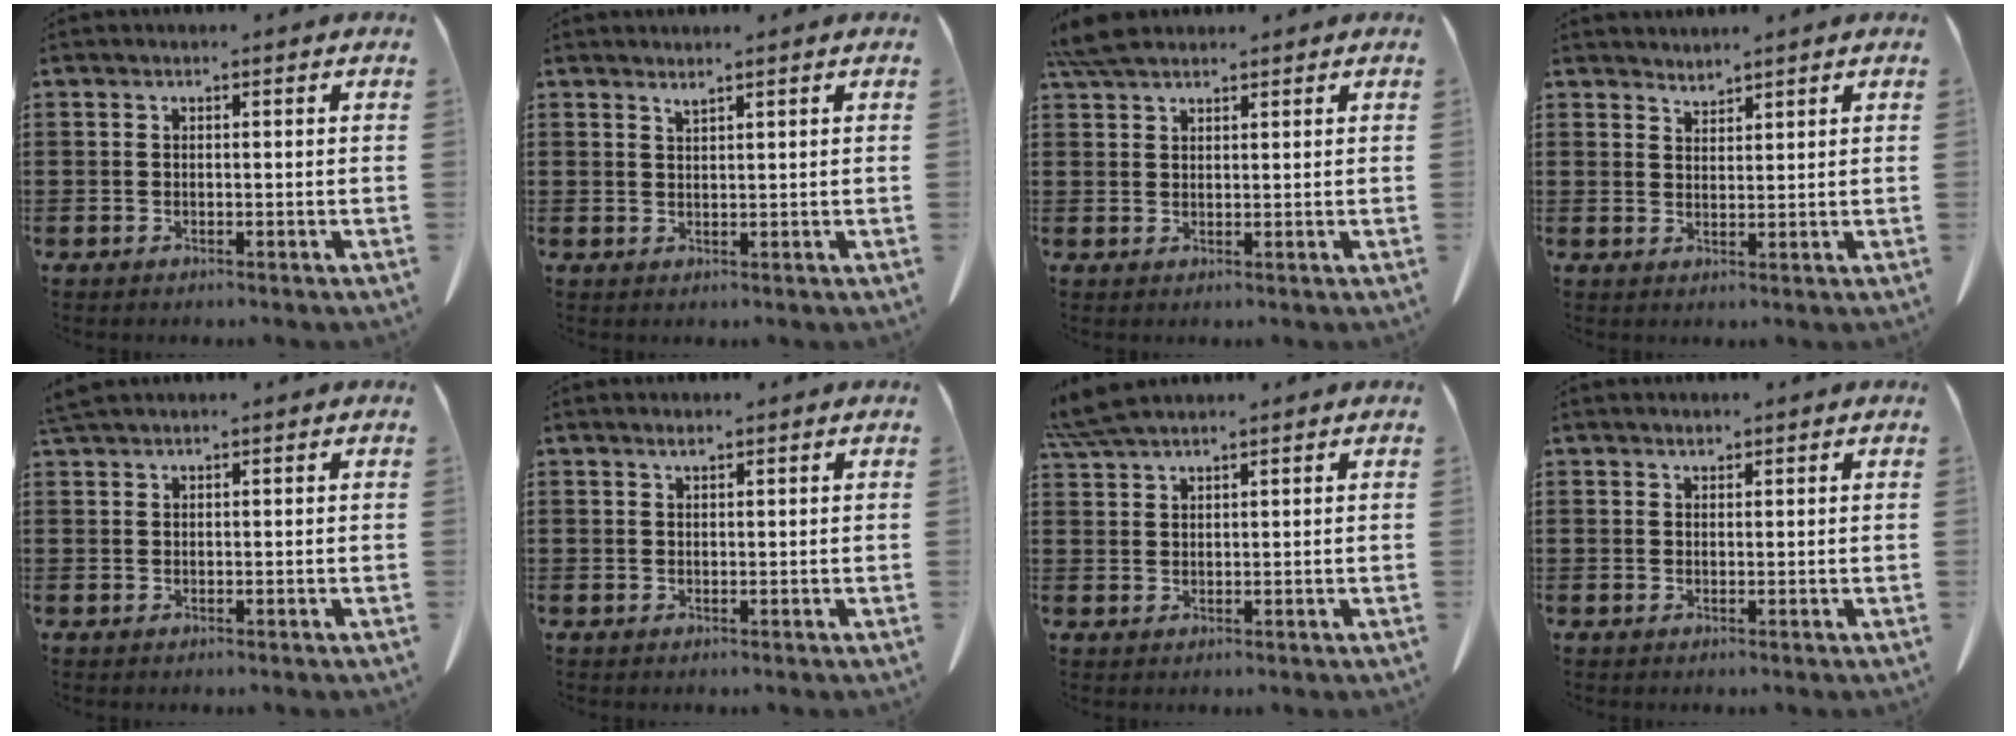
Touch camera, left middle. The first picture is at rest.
{"total": 1.3, "force": [1.2, -0.1, 0.4], "torque": [-0.010, -0.004, 0.025]}
{"total": 4.4, "force": [3.6, 1.2, 2.2], "torque": [-0.053, 0.000, 0.069]}
{"total": 2.2, "force": [2.1, -0.1, -0.3], "torque": [0.001, -0.007, 0.042]}
{"total": 1.5, "force": [1.3, 0.0, 0.6], "torque": [-0.015, -0.002, 0.027]}
{"total": 1.0, "force": [0.8, 0.2, 0.6], "torque": [-0.014, 0.000, 0.014]}
{"total": 4.3, "force": [3.7, 0.3, 2.1], "torque": [-0.052, -0.003, 0.072]}
{"total": 1.0, "force": [0.9, 0.3, 0.2], "torque": [-0.006, -0.001, 0.019]}